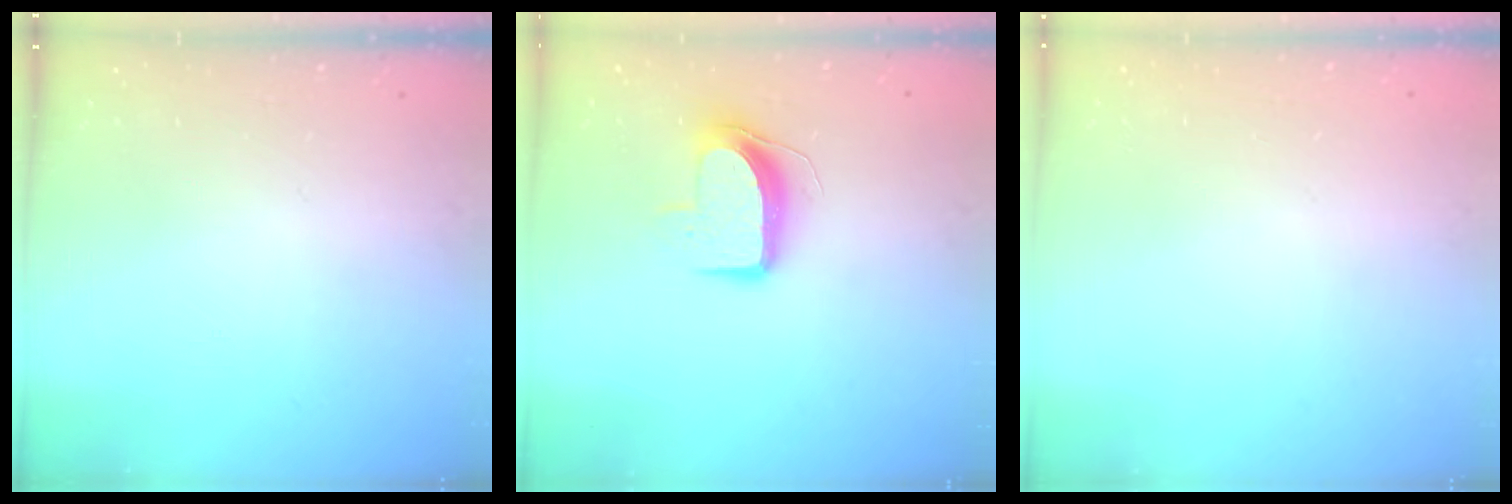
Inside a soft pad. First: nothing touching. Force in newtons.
{"total": 9.2, "press": 9.1, "slide": 0.5}
{"total": 0.0}